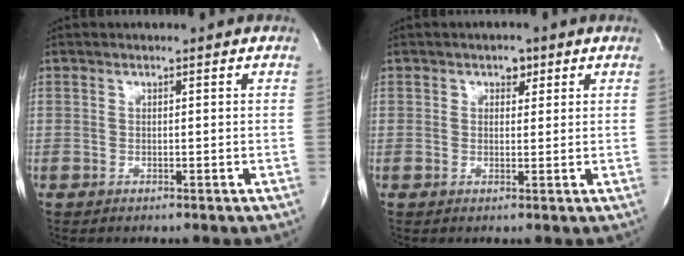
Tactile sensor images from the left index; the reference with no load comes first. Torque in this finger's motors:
{"motor_torque": [-0.33, 0.35, -0.10, -0.01]}